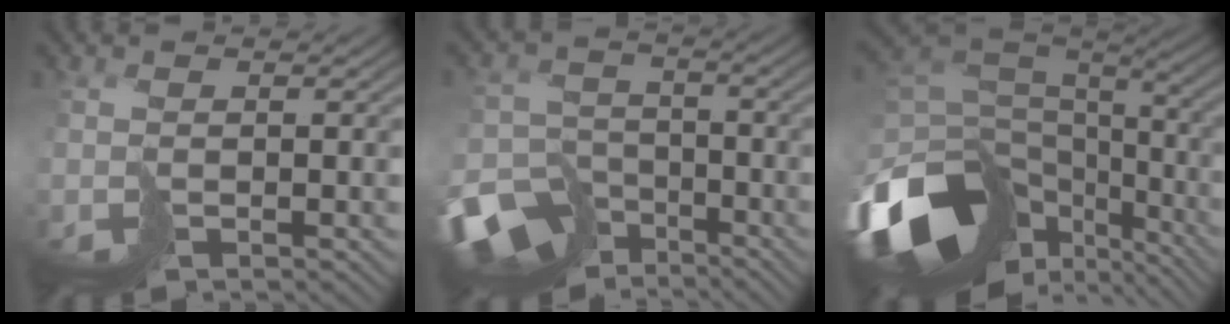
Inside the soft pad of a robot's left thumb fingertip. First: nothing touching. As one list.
[{"total": 12.0, "force": [-8.5, 7.5, 3.9], "torque": [-0.106, -0.044, -0.130]}, {"total": 18.2, "force": [-8.5, 11.4, 11.3], "torque": [-0.280, -0.053, -0.111]}]